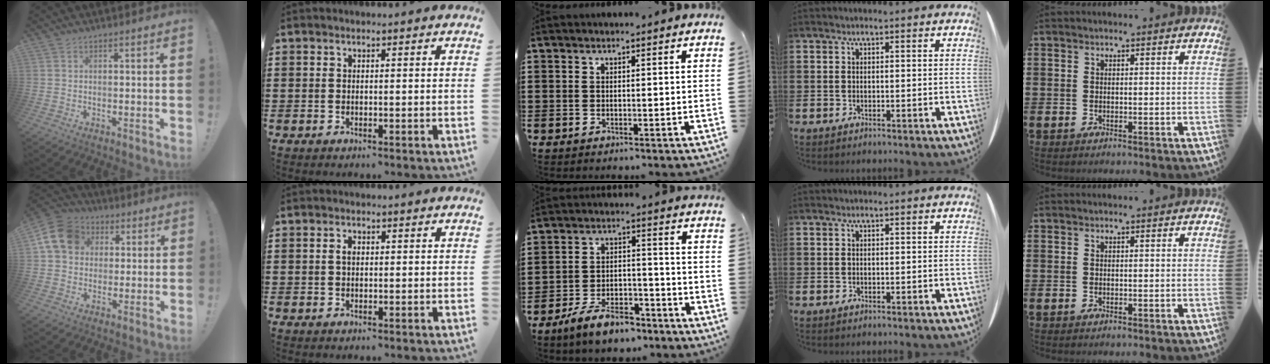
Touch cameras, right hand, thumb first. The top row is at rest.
{"thumb": {"total": 13.4, "force": [3.5, 10.9, 6.9], "torque": [-0.107, -0.001, 0.074]}, "index": {"total": 1.3, "force": [0.2, 0.8, 1.1], "torque": [-0.023, 0.005, 0.002]}, "middle": {"total": 7.3, "force": [-6.2, 2.1, 3.4], "torque": [-0.069, 0.010, -0.117]}}